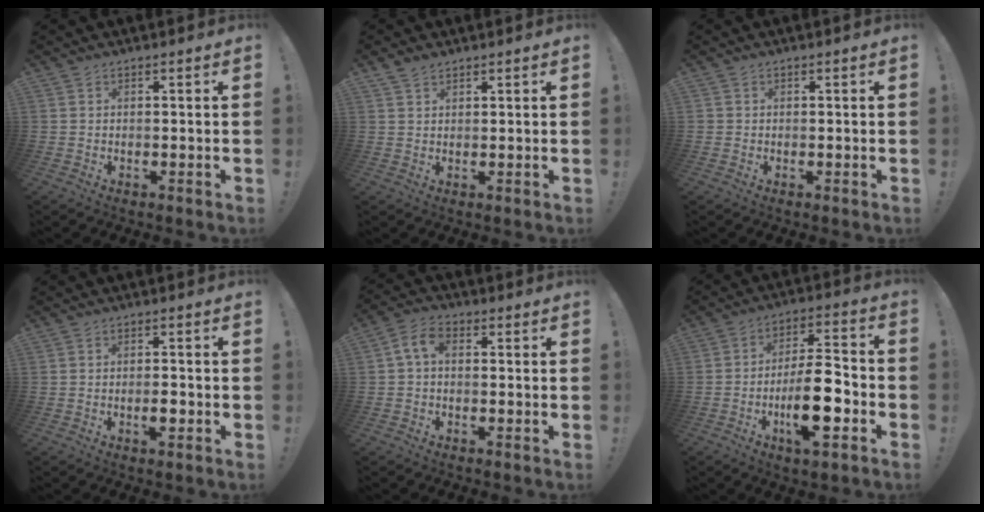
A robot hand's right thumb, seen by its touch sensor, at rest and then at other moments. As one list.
[{"total": 2.2, "force": [1.9, 0.9, 0.8], "torque": [-0.017, -0.008, 0.036]}, {"total": 0.7, "force": [0.0, 0.7, 0.1], "torque": [-0.002, 0.001, 0.001]}, {"total": 2.8, "force": [-1.2, 1.1, 2.3], "torque": [-0.031, 0.005, -0.021]}, {"total": 5.4, "force": [0.5, 3.2, 4.3], "torque": [-0.095, 0.005, 0.010]}, {"total": 15.7, "force": [-5.5, 5.3, 13.7], "torque": [-0.233, 0.016, -0.091]}]